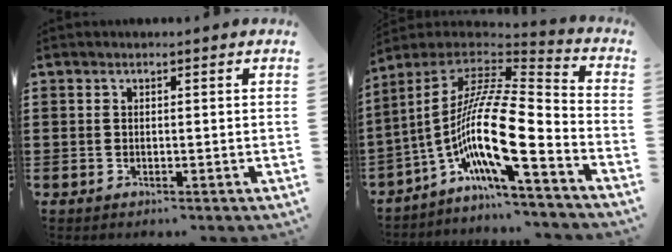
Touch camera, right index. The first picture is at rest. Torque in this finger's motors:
{"motor_torque": [2.14, 0.00, 1.06, 0.17]}